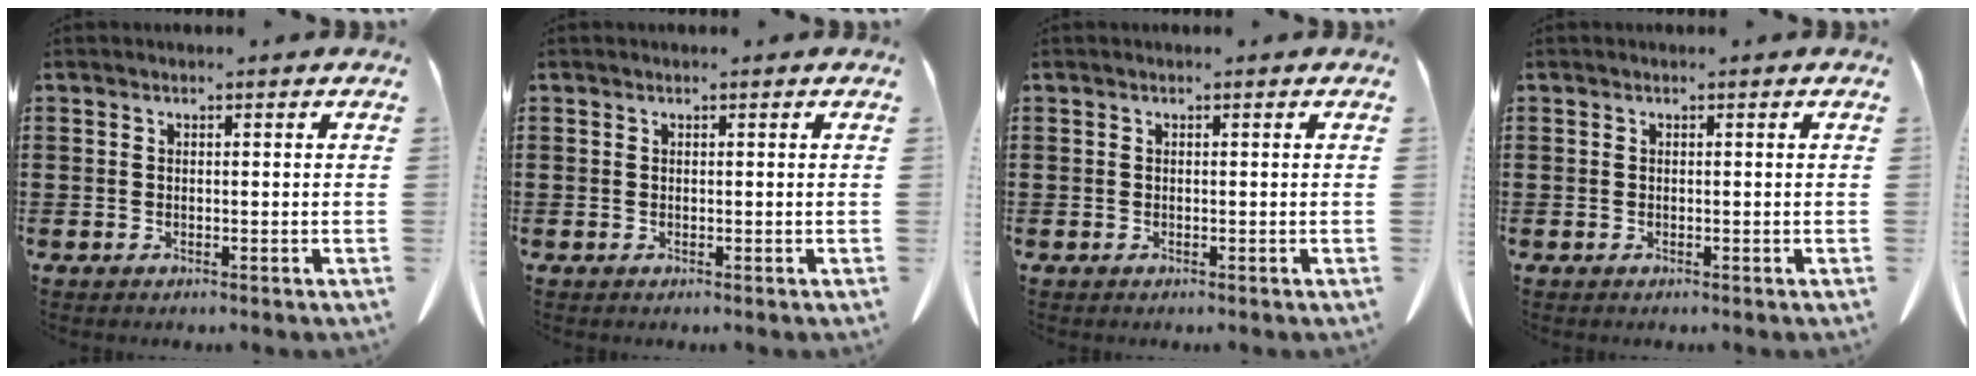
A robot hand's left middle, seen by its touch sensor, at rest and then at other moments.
{"total": 0.0}
{"total": 0.0}
{"total": 0.0}